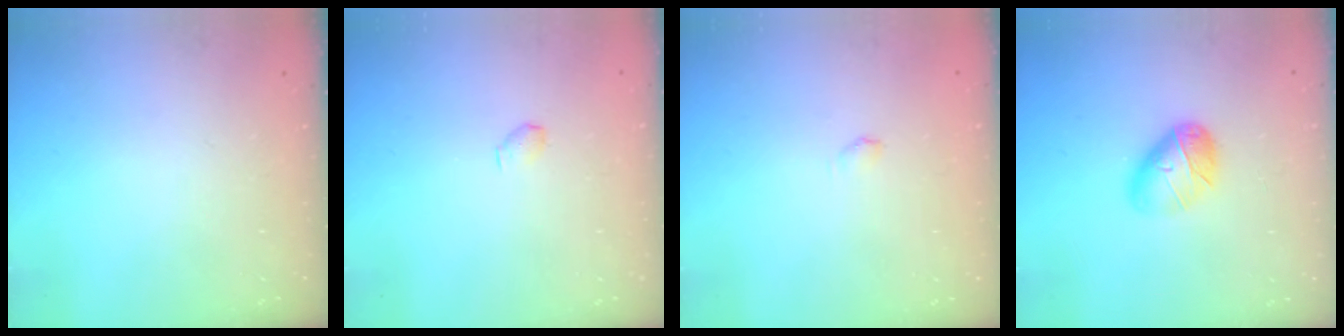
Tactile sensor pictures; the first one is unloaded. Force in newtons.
{"total": 2.9, "press": 2.9, "slide": 0.5}
{"total": 3.3, "press": 3.2, "slide": 0.7}
{"total": 10.2, "press": 10.2, "slide": 0.2}